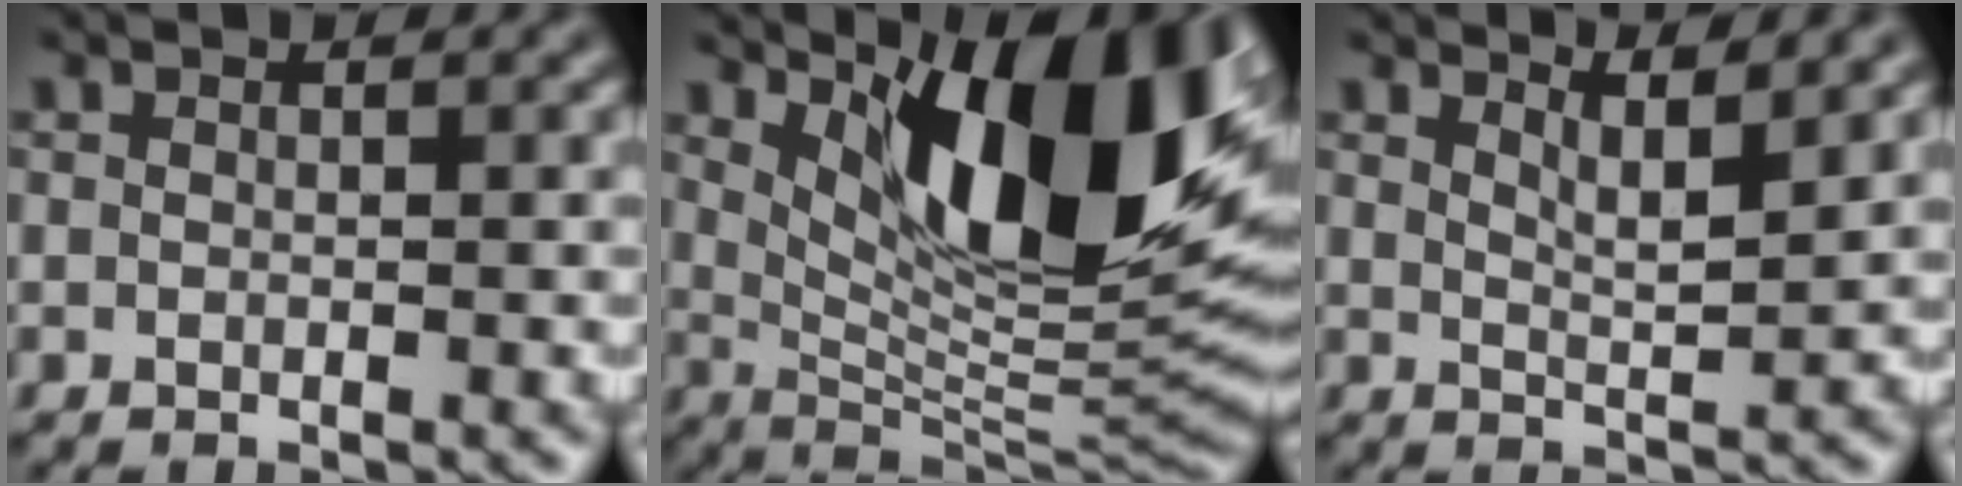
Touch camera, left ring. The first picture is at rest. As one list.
[{"total": 13.6, "force": [5.4, 4.7, 11.5], "torque": [-0.154, -0.008, 0.093]}, {"total": 3.2, "force": [2.5, 0.6, 1.9], "torque": [-0.020, -0.004, 0.038]}]